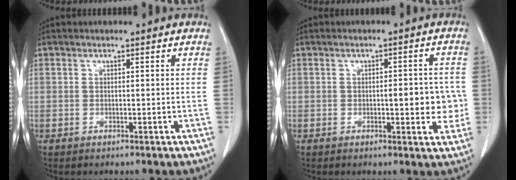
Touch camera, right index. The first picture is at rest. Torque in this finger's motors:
{"motor_torque": [0.70, -0.19, 0.37, 0.06]}